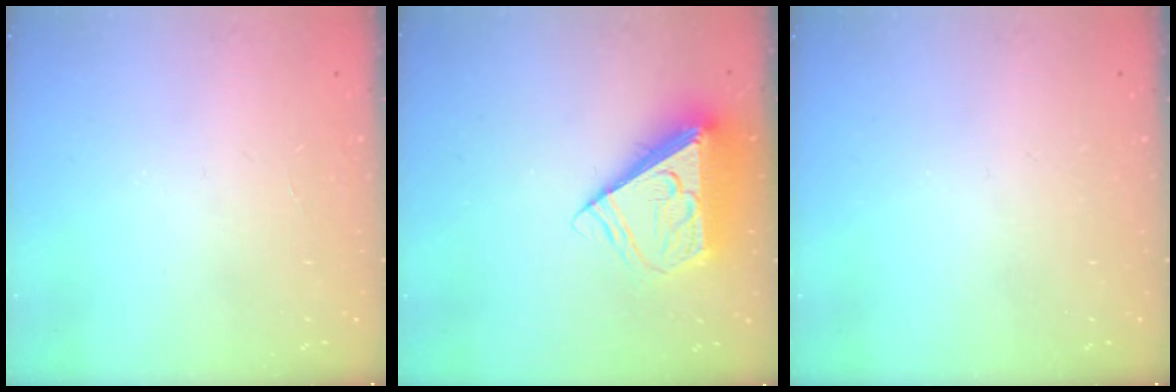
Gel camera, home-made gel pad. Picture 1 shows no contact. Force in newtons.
{"total": 10.4, "press": 10.3, "slide": 1.6}
{"total": 0.0}